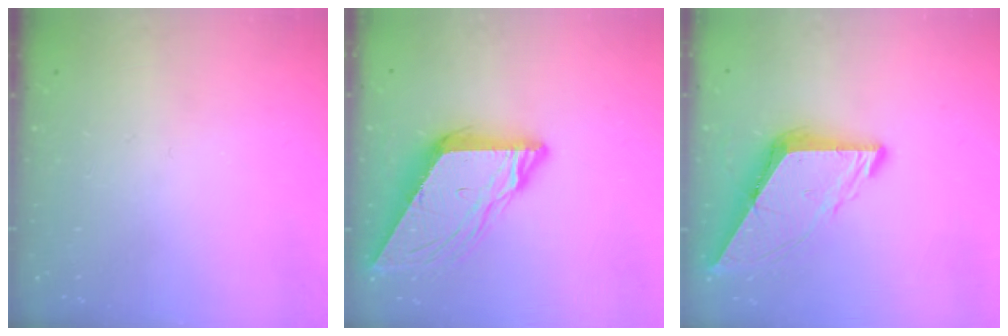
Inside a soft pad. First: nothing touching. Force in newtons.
{"total": 10.0, "press": 10.0, "slide": 0.8}
{"total": 9.5, "press": 9.5, "slide": 1.1}